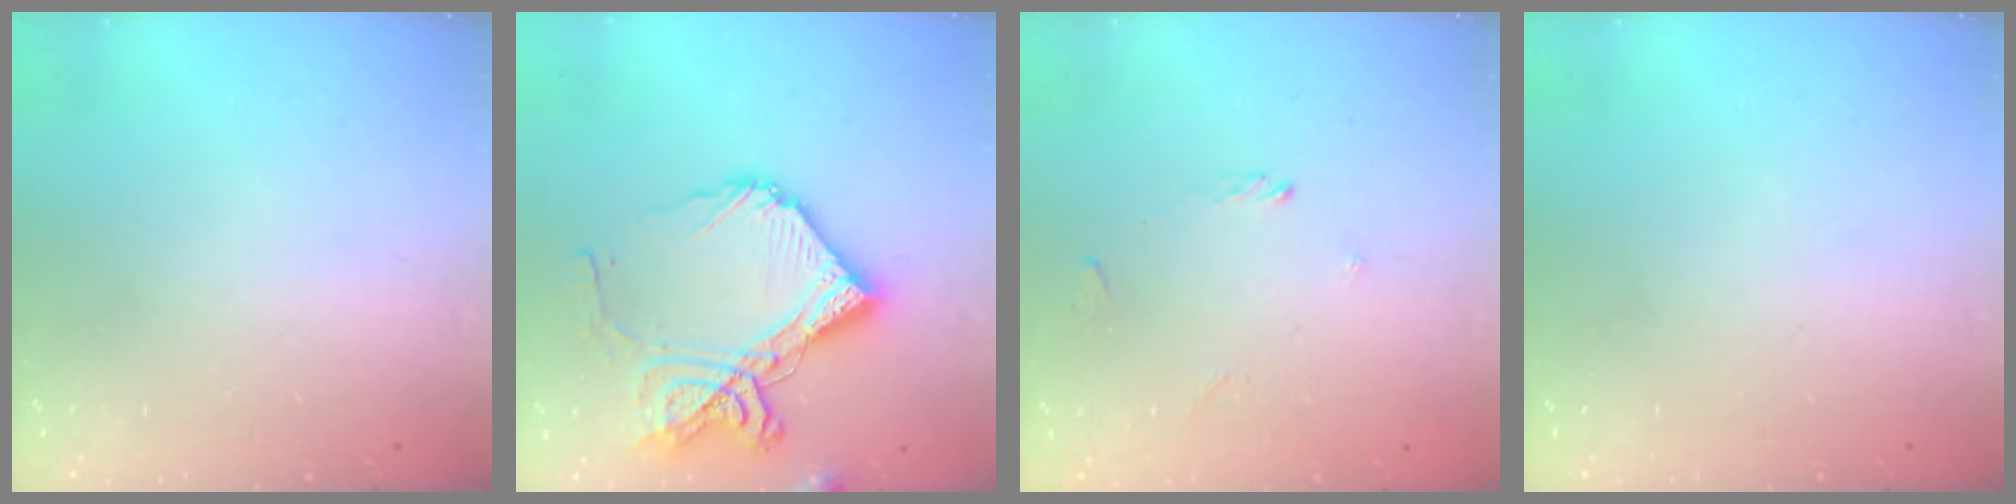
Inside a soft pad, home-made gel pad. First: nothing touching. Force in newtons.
{"total": 19.0, "press": 18.9, "slide": 2.4}
{"total": 1.1, "press": 0.9, "slide": 0.5}
{"total": 0.0}